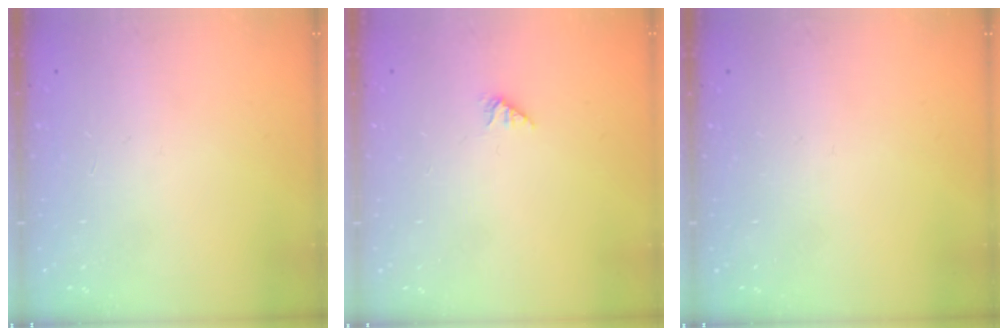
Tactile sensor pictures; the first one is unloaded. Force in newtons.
{"total": 1.0, "press": 1.0, "slide": 0.2}
{"total": 0.0}